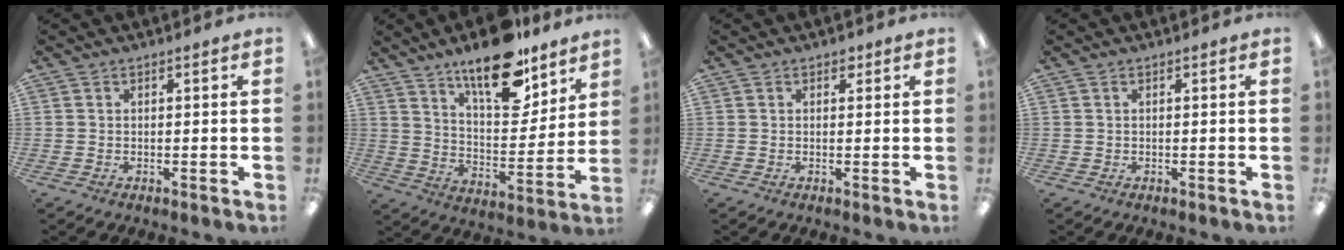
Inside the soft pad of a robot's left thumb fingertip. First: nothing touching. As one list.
[{"total": 18.3, "force": [13.6, 7.0, 10.0], "torque": [-0.154, -0.086, 0.231]}, {"total": 1.4, "force": [0.8, 0.9, 0.5], "torque": [-0.003, 0.000, 0.013]}, {"total": 0.0}]